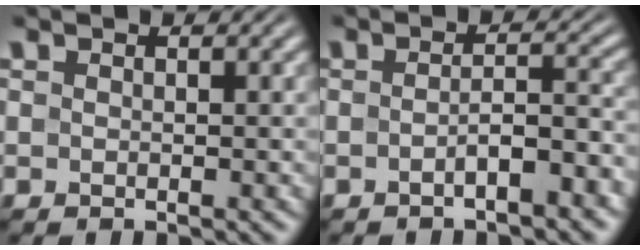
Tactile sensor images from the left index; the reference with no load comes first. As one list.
[{"total": 3.3, "force": [-1.4, 0.9, 2.8], "torque": [-0.047, 0.009, -0.026]}]